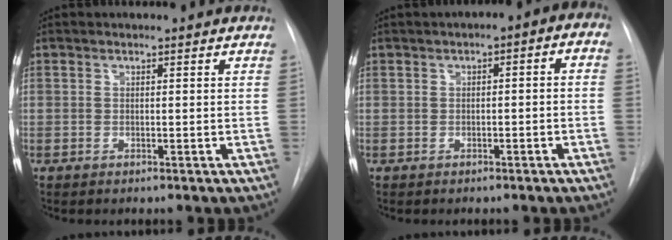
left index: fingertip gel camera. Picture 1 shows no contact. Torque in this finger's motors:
{"motor_torque": [0.40, -0.93, -0.07, 0.04]}